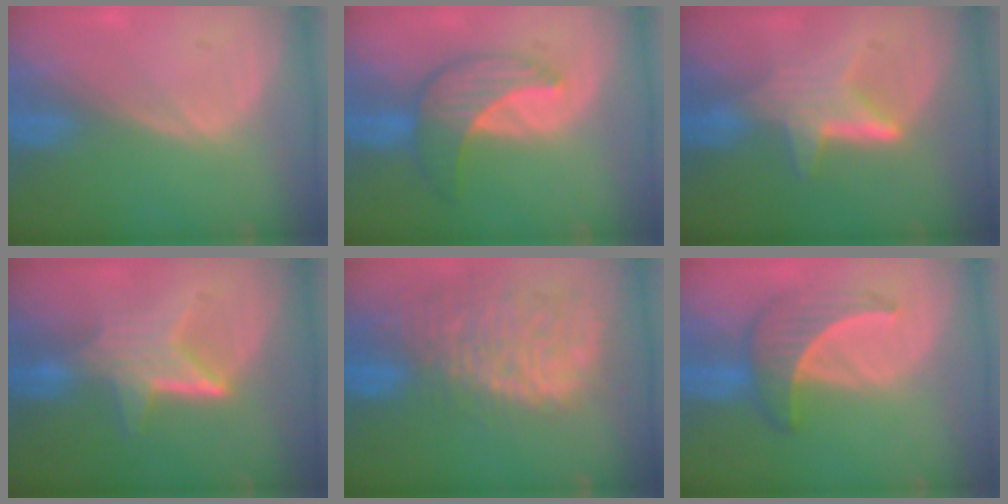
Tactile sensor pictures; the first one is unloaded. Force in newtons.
{"total": 7.0, "press": 6.9, "slide": 1.0}
{"total": 6.3, "press": 5.8, "slide": 2.6}
{"total": 6.7, "press": 6.1, "slide": 2.7}
{"total": 14.3, "press": 11.7, "slide": 8.1}
{"total": 6.3, "press": 6.1, "slide": 1.9}